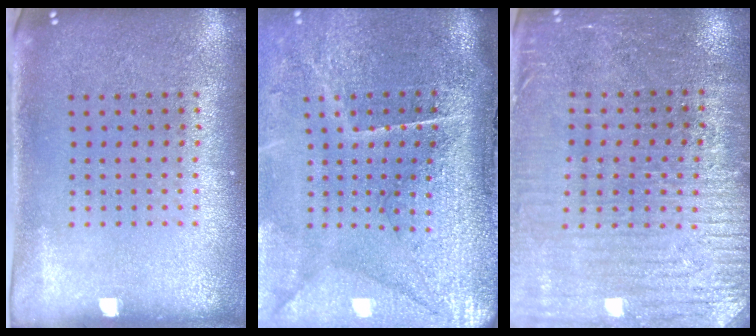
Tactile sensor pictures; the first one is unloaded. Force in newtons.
{"total": 4.8, "press": 3.9, "slide": 2.7}
{"total": 3.1, "press": 3.0, "slide": 0.9}